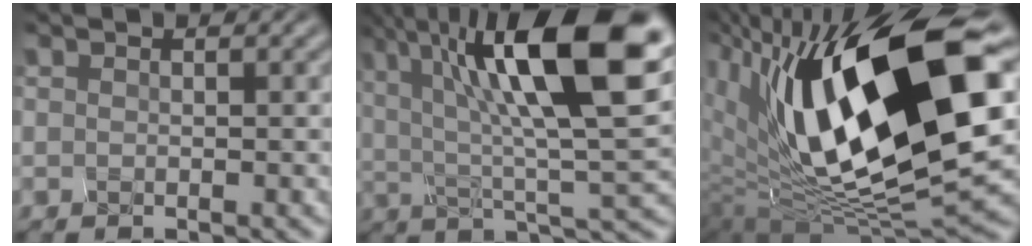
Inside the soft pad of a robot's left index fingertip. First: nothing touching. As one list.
[{"total": 14.4, "force": [5.3, 3.7, 12.8], "torque": [-0.215, 0.012, 0.098]}, {"total": 16.1, "force": [5.0, 6.8, 13.7], "torque": [-0.246, -0.004, 0.096]}]